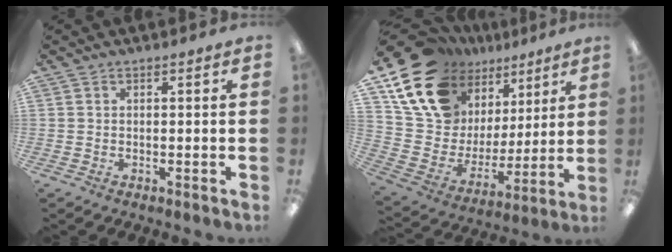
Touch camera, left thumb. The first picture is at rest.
{"total": 19.8, "force": [14.0, 11.7, 7.6], "torque": [-0.170, -0.083, 0.271]}